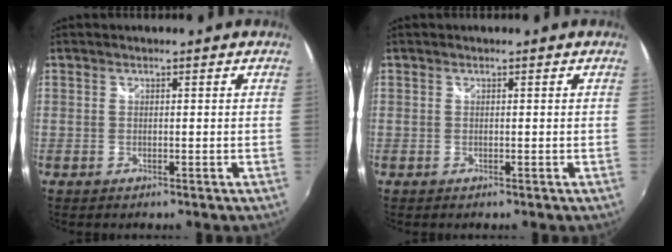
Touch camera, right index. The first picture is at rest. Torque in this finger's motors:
{"motor_torque": [0.02, 0.01, 0.00, 0.00]}